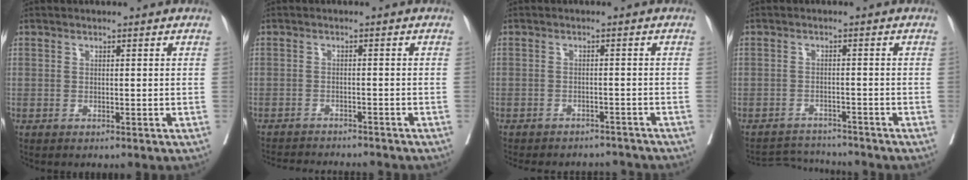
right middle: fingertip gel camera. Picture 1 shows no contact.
{"total": 10.0, "force": [-9.5, 0.9, 3.2], "torque": [-0.048, -0.007, -0.127]}
{"total": 10.1, "force": [-9.3, 3.0, 2.4], "torque": [-0.046, 0.010, -0.108]}
{"total": 4.4, "force": [-4.4, -0.1, -0.6], "torque": [0.009, 0.002, -0.076]}